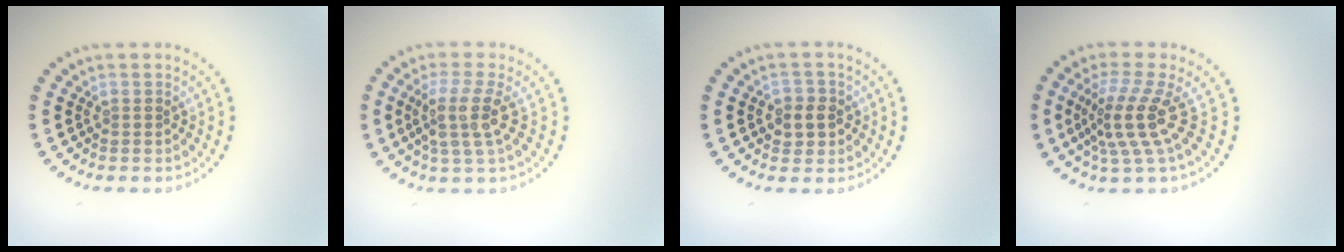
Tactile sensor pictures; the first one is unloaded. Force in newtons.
{"total": 3.7, "press": 2.8, "slide": 2.4}
{"total": 2.3, "press": 2.3, "slide": 0.6}
{"total": 4.2, "press": 2.9, "slide": 3.0}